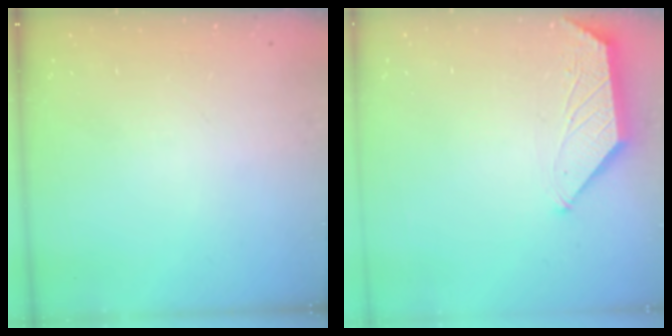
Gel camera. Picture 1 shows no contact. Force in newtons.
{"total": 1.1, "press": 1.0, "slide": 0.4}